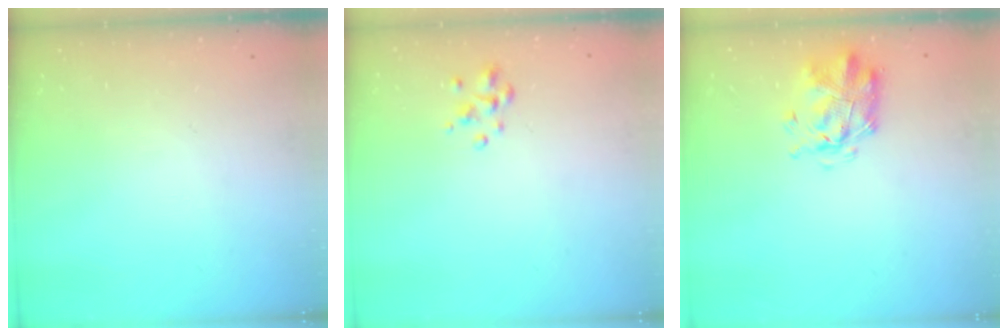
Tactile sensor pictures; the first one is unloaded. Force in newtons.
{"total": 2.0, "press": 1.9, "slide": 0.6}
{"total": 3.0, "press": 2.8, "slide": 1.0}